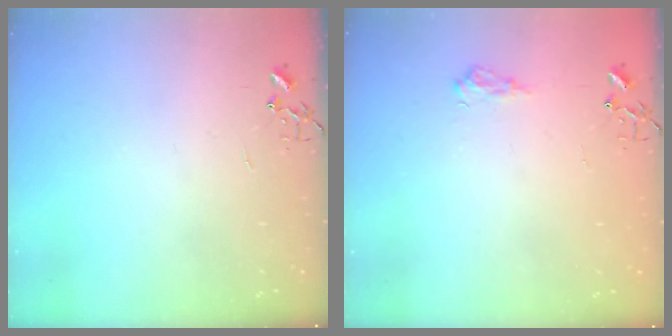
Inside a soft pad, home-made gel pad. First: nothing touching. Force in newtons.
{"total": 7.4, "press": 7.4, "slide": 0.9}